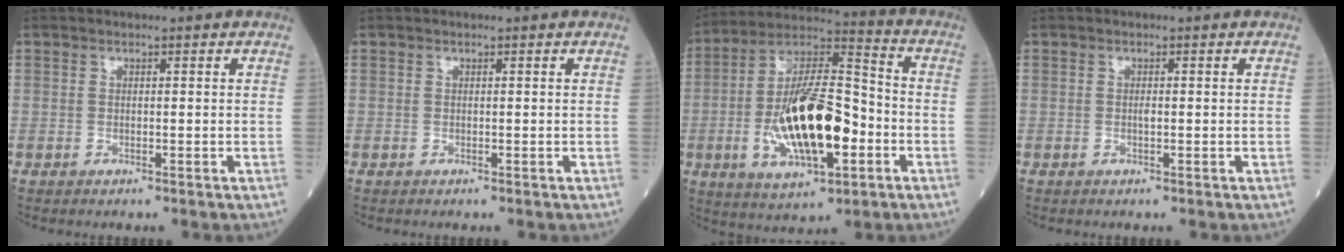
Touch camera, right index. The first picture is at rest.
{"total": 0.0}
{"total": 19.1, "force": [-4.3, 6.2, 17.5], "torque": [-0.336, 0.008, -0.070]}
{"total": 0.8, "force": [0.0, 0.3, 0.7], "torque": [-0.013, 0.000, 0.000]}